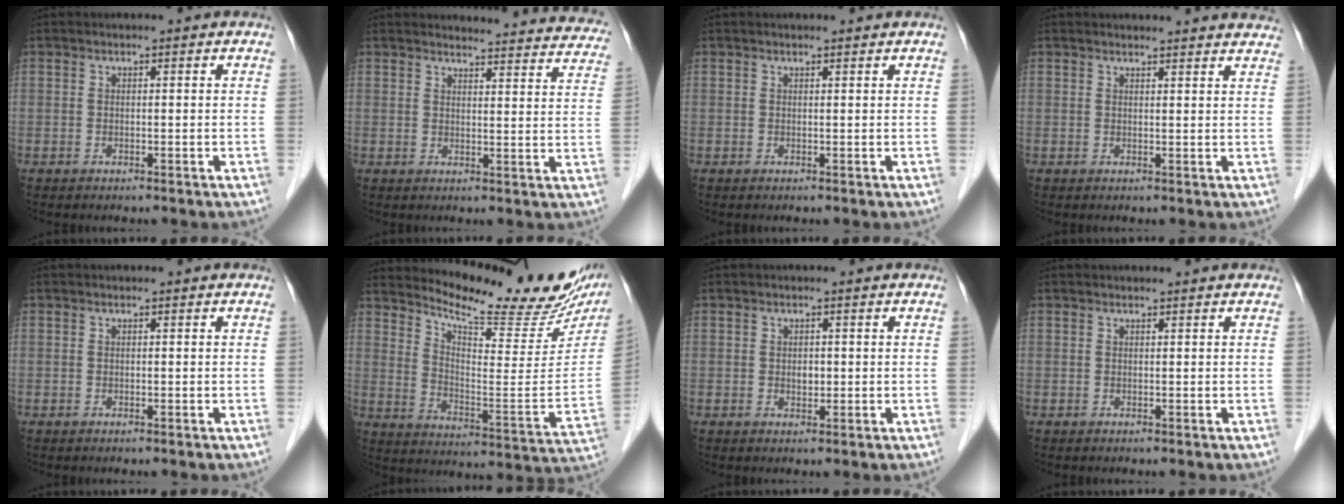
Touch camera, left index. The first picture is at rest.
{"total": 19.1, "force": [18.6, 2.9, 3.3], "torque": [-0.015, -0.066, 0.187]}
{"total": 1.0, "force": [1.0, 0.0, 0.1], "torque": [-0.007, 0.003, 0.014]}
{"total": 10.7, "force": [10.4, 1.3, 2.1], "torque": [-0.001, -0.010, 0.092]}
{"total": 0.0}
{"total": 20.5, "force": [18.2, 3.4, 8.7], "torque": [-0.134, -0.071, 0.245]}
{"total": 1.4, "force": [-0.1, 1.0, 0.9], "torque": [-0.015, -0.003, 0.000]}
{"total": 0.8, "force": [0.8, 0.0, 0.1], "torque": [-0.008, 0.003, 0.010]}